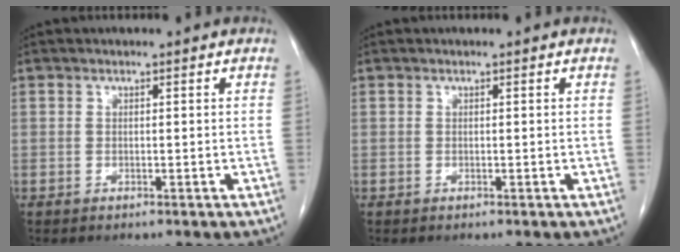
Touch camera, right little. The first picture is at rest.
{"total": 0.0}